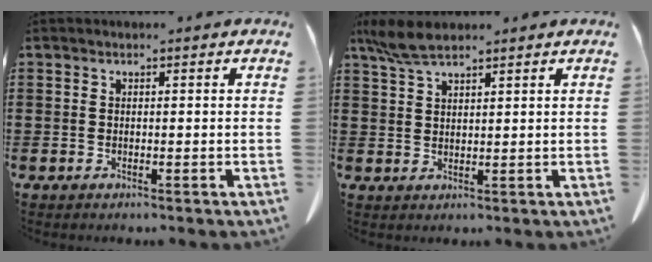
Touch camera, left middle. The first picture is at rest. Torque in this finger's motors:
{"motor_torque": [0.43, 0.40, 0.19, 0.05]}